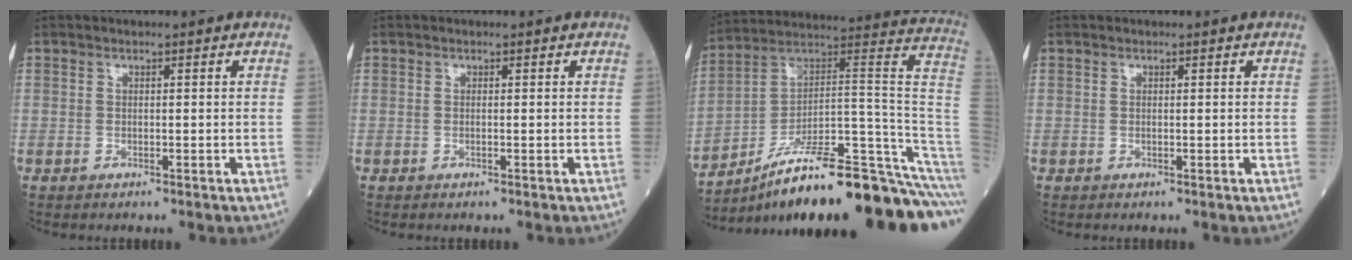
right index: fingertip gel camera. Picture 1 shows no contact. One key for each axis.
{"total": 0.0}
{"total": 24.9, "fx": -17.8, "fy": 0.6, "fz": 17.4, "tx": -0.149, "ty": 0.053, "tz": -0.276}
{"total": 0.0}